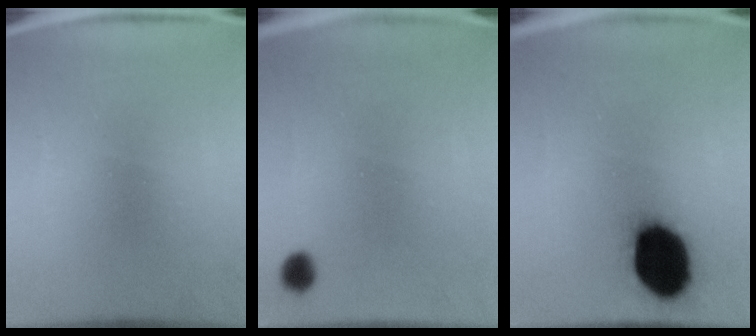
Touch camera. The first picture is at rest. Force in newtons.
{"total": 2.2}
{"total": 18.4}